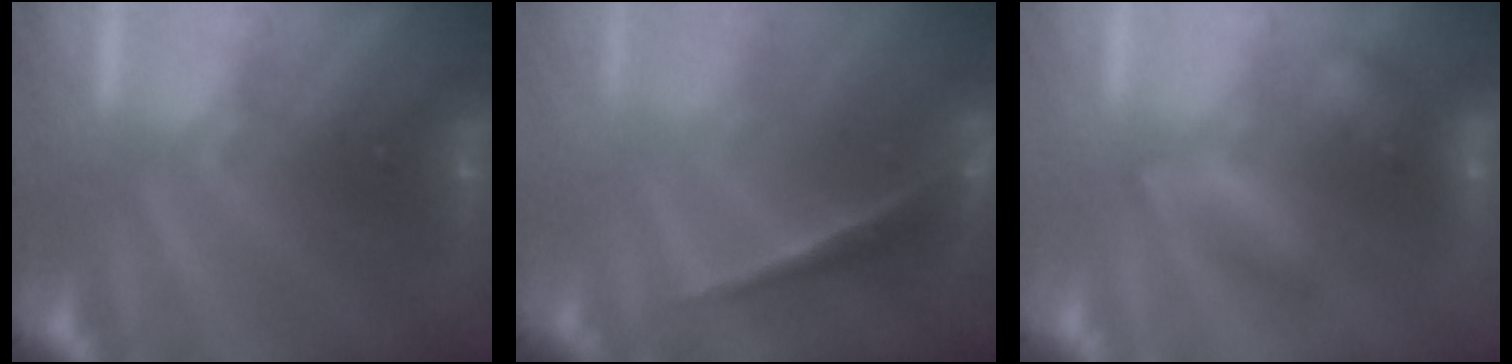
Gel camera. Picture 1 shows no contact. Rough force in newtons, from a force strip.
{"total": 2.0}
{"total": 2.5}